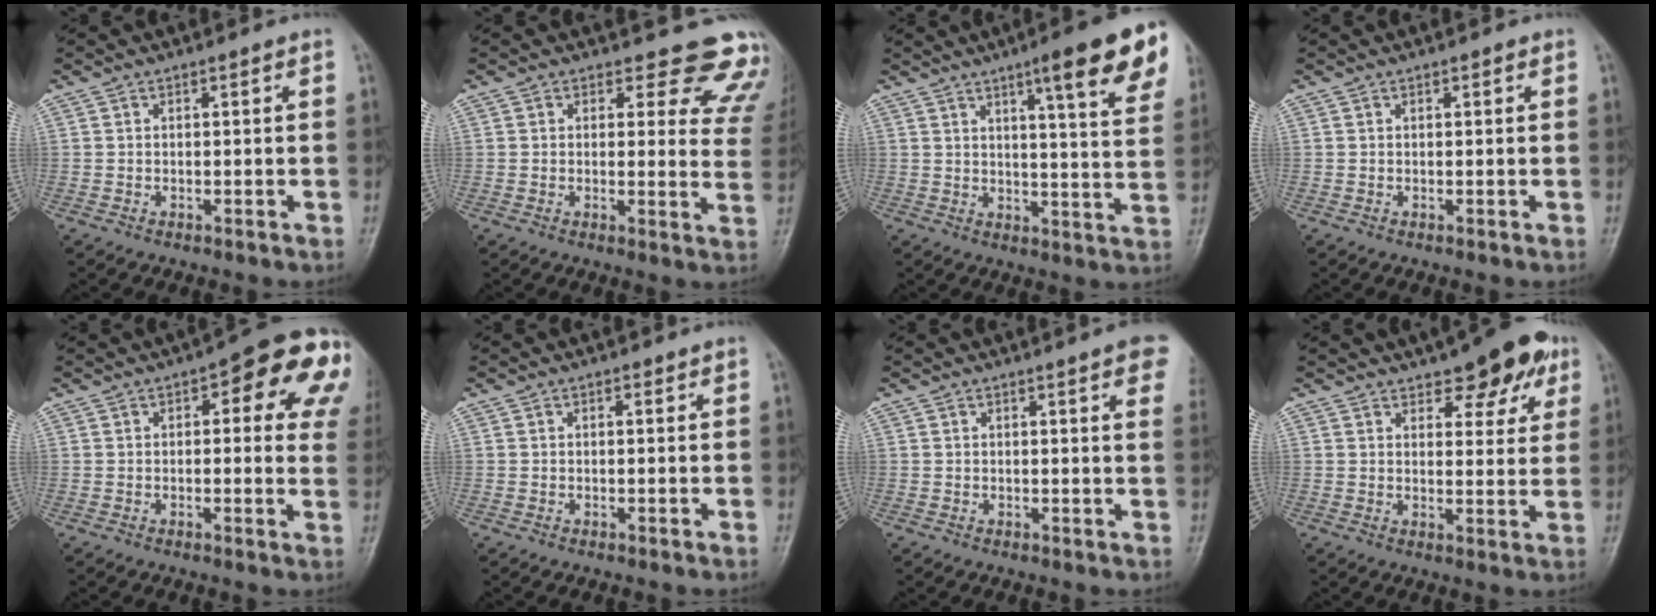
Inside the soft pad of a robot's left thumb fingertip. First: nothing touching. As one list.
[{"total": 12.1, "force": [10.7, 4.8, 2.8], "torque": [0.028, -0.083, 0.085]}, {"total": 15.7, "force": [8.7, 2.5, 12.8], "torque": [-0.141, -0.039, 0.110]}, {"total": 0.5, "force": [0.2, 0.2, 0.4], "torque": [-0.002, 0.001, 0.002]}, {"total": 15.8, "force": [5.5, 6.1, 13.5], "torque": [-0.113, 0.001, 0.049]}, {"total": 0.6, "force": [0.3, 0.3, 0.4], "torque": [-0.002, 0.000, 0.004]}, {"total": 7.0, "force": [3.9, 1.1, 5.7], "torque": [-0.051, -0.002, 0.038]}, {"total": 9.7, "force": [5.9, 4.4, 6.3], "torque": [-0.042, -0.023, 0.077]}]